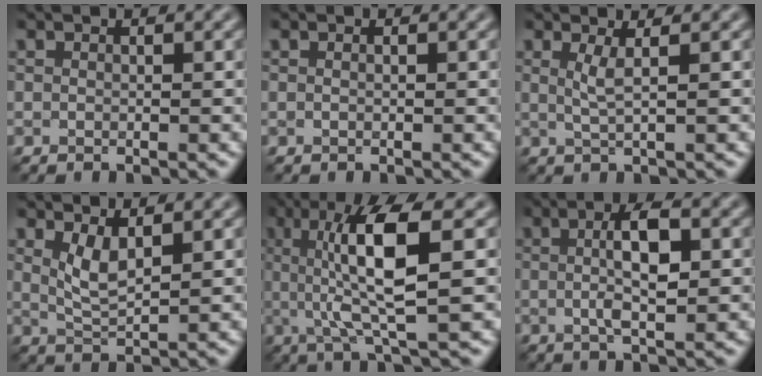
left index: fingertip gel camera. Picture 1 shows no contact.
{"total": 0.0}
{"total": 1.7, "force": [0.5, 0.4, 1.6], "torque": [-0.029, -0.005, 0.007]}
{"total": 2.5, "force": [1.3, 0.7, 2.0], "torque": [-0.043, -0.009, 0.030]}
{"total": 7.9, "force": [1.1, 1.7, 7.7], "torque": [-0.131, 0.001, 0.023]}
{"total": 4.5, "force": [0.4, 1.2, 4.3], "torque": [-0.080, 0.004, 0.005]}